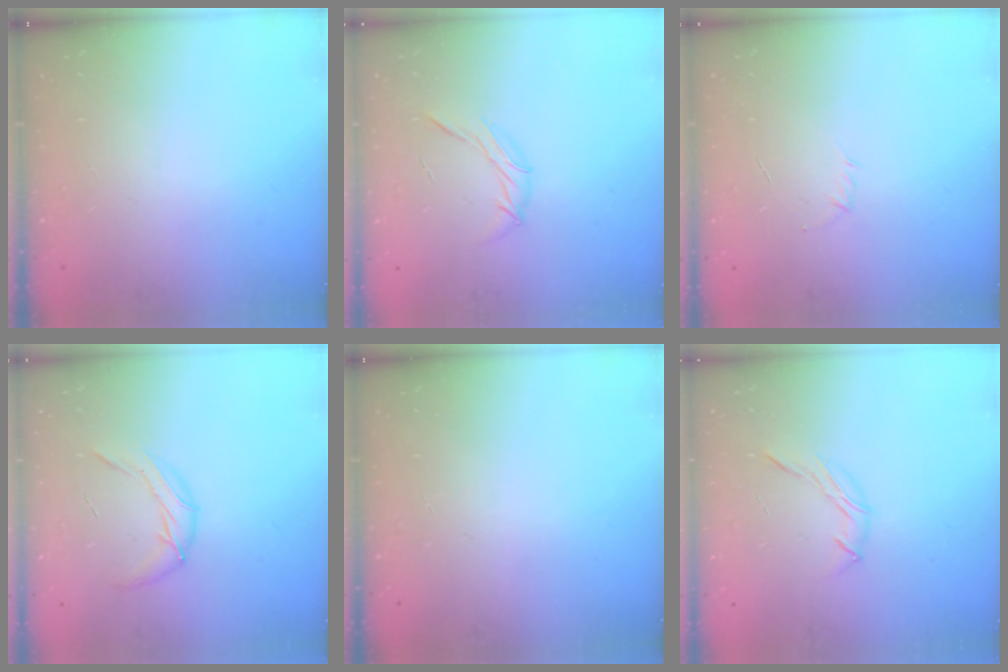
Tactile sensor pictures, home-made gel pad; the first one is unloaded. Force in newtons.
{"total": 6.4, "press": 6.2, "slide": 1.4}
{"total": 2.8, "press": 2.7, "slide": 0.8}
{"total": 9.6, "press": 9.4, "slide": 1.9}
{"total": 0.0}
{"total": 5.8, "press": 5.7, "slide": 1.4}